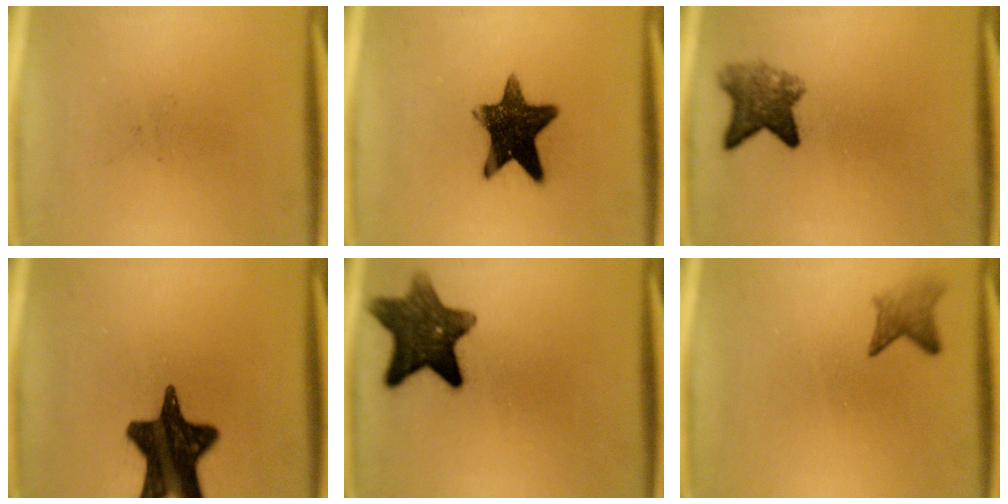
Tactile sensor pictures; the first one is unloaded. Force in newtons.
{"total": 13.3}
{"total": 5.6}
{"total": 17.5}
{"total": 10.6}
{"total": 2.4}